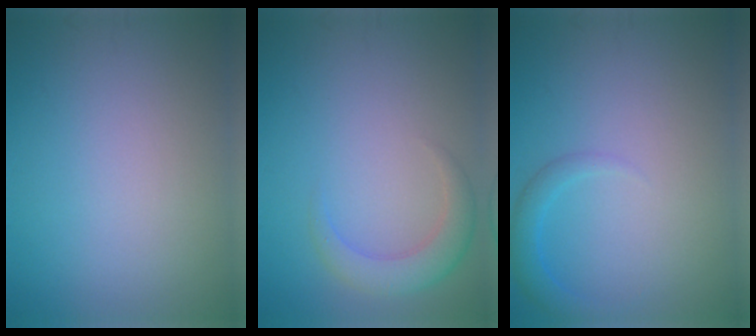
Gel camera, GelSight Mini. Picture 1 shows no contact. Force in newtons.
{"total": 3.0, "press": 3.0, "slide": 0.3}
{"total": 1.8, "press": 1.8, "slide": 0.2}